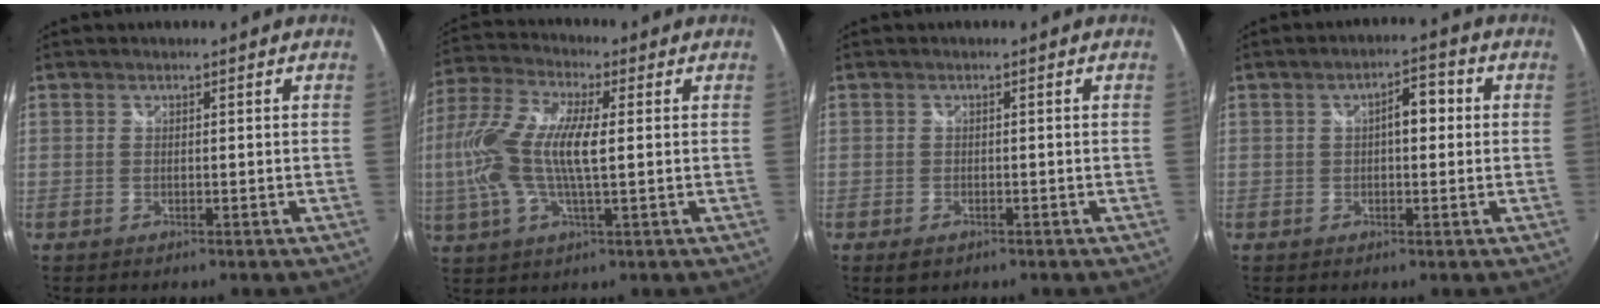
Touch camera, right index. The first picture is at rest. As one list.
[{"total": 15.2, "force": [0.5, 4.3, 14.6], "torque": [-0.286, 0.007, 0.003]}, {"total": 2.2, "force": [-1.3, 1.3, 1.2], "torque": [-0.025, -0.005, -0.018]}, {"total": 4.8, "force": [0.6, 2.1, 4.3], "torque": [-0.065, 0.014, 0.010]}]